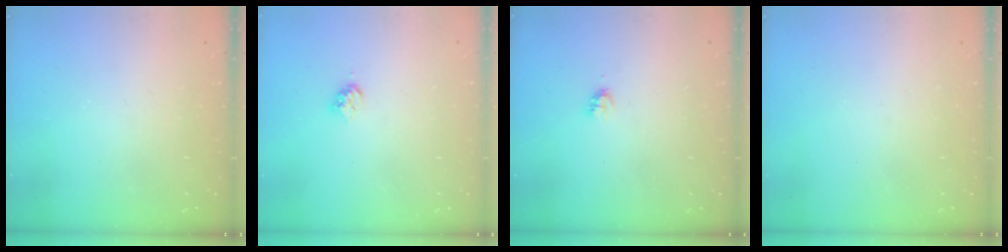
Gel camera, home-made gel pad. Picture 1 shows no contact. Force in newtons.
{"total": 3.2, "press": 3.2, "slide": 0.4}
{"total": 2.7, "press": 2.7, "slide": 0.2}
{"total": 0.0}